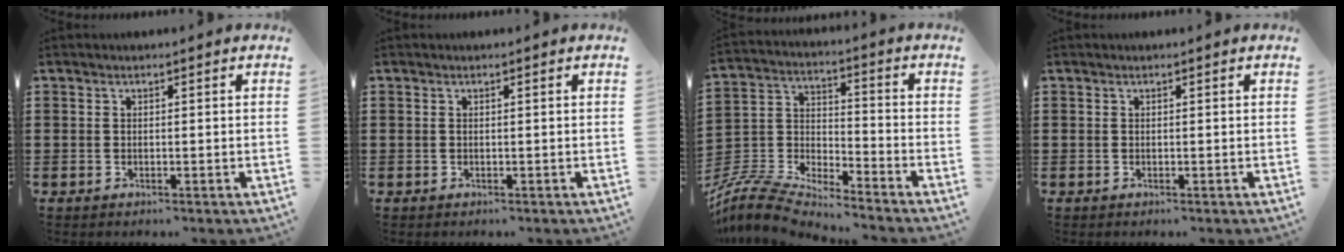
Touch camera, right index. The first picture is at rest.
{"total": 0.0}
{"total": 7.2, "force": [-7.0, 0.7, 1.4], "torque": [-0.058, -0.012, -0.150]}
{"total": 0.0}